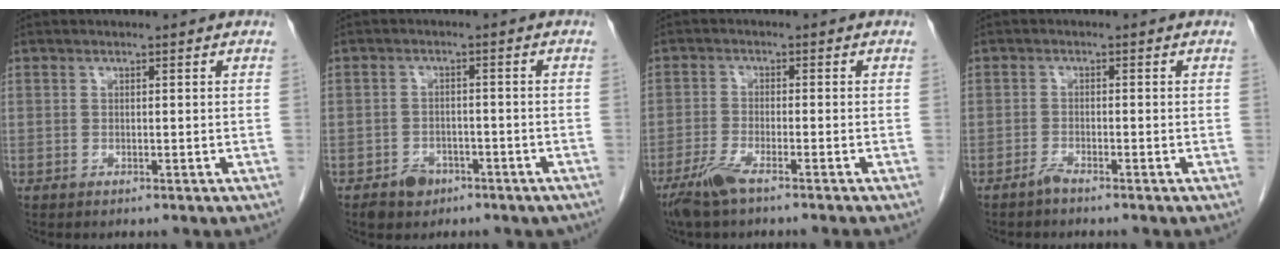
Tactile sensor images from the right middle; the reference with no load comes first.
{"total": 4.2, "force": [-2.6, 3.0, 1.4], "torque": [-0.019, 0.007, -0.030]}
{"total": 4.6, "force": [-3.5, 0.1, 3.1], "torque": [-0.067, -0.011, -0.071]}
{"total": 1.3, "force": [-1.2, -0.1, 0.5], "torque": [-0.013, -0.001, -0.024]}